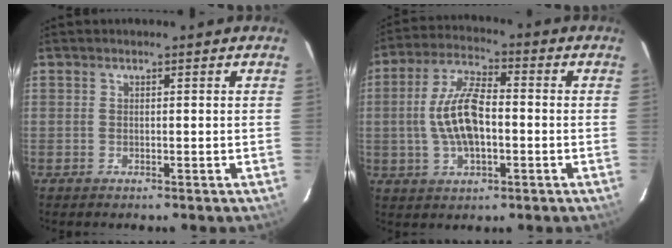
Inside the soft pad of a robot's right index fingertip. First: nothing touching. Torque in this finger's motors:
{"motor_torque": [1.39, -0.39, 0.78, 0.13]}